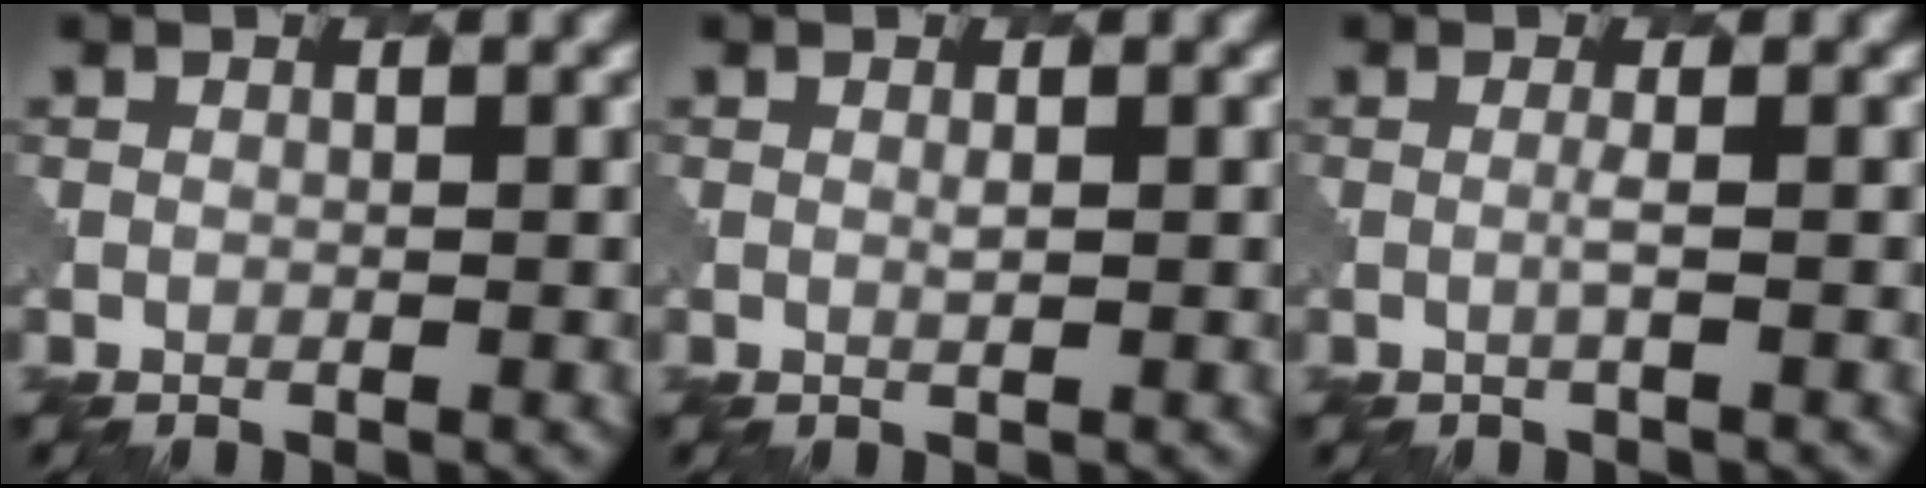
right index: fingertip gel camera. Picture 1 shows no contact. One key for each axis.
{"total": 0.6, "fx": 0.5, "fy": -0.1, "fz": 0.4, "tx": -0.009, "ty": 0.001, "tz": 0.009}
{"total": 0.9, "fx": 0.1, "fy": 0.0, "fz": 0.9, "tx": -0.012, "ty": 0.002, "tz": -0.005}